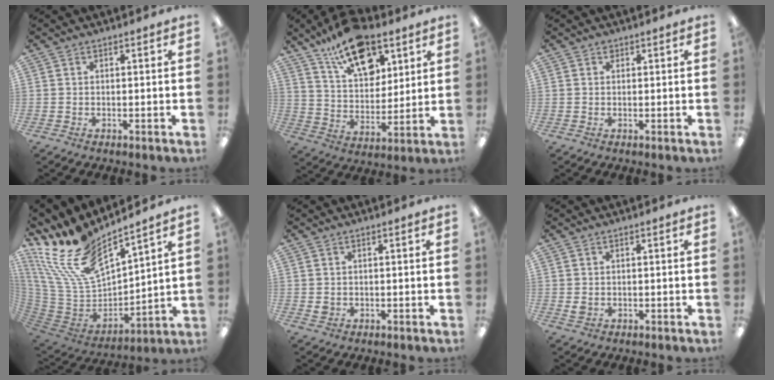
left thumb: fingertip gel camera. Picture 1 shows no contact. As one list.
[{"total": 17.7, "force": [11.3, 9.4, 9.9], "torque": [-0.154, -0.054, 0.198]}, {"total": 0.8, "force": [0.5, 0.5, 0.3], "torque": [-0.006, 0.002, 0.009]}, {"total": 19.8, "force": [15.1, 7.2, 10.6], "torque": [-0.240, -0.107, 0.267]}, {"total": 1.3, "force": [0.3, 1.0, 0.7], "torque": [-0.015, 0.003, 0.006]}, {"total": 1.5, "force": [0.2, 1.1, 1.0], "torque": [-0.019, 0.003, 0.004]}]